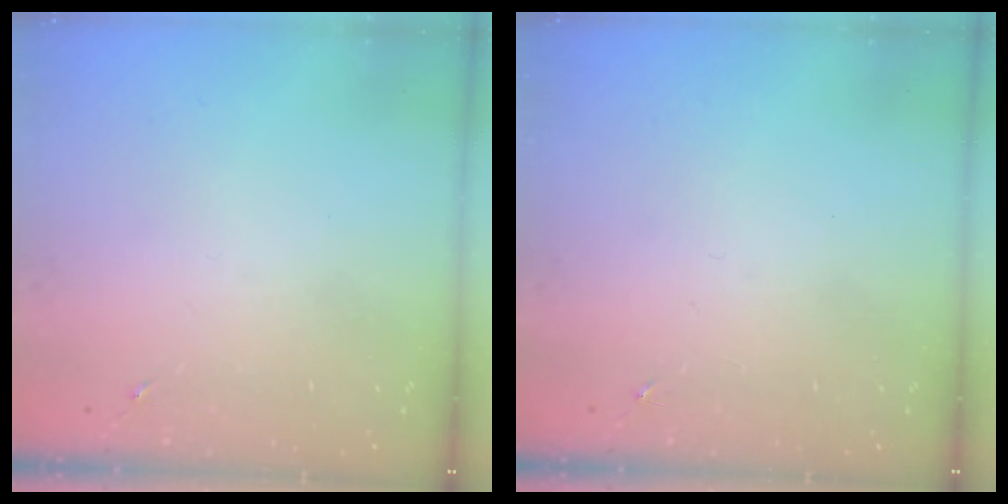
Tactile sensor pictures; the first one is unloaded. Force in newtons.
{"total": 0.0}